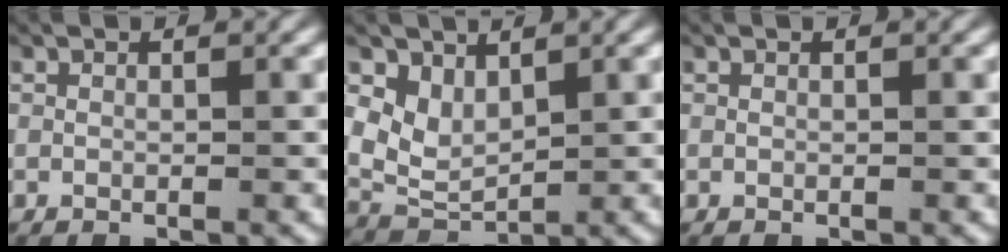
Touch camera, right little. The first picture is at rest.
{"total": 7.1, "force": [0.6, 6.3, 3.4], "torque": [-0.093, -0.025, 0.015]}
{"total": 0.0}